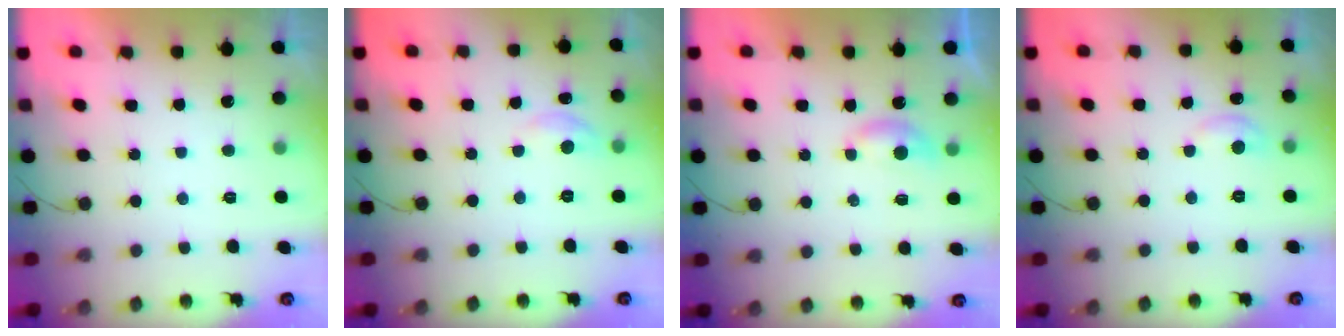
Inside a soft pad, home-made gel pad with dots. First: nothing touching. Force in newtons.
{"total": 4.6, "press": 4.6, "slide": 0.4}
{"total": 4.2, "press": 4.1, "slide": 0.6}
{"total": 5.6, "press": 5.6, "slide": 0.8}